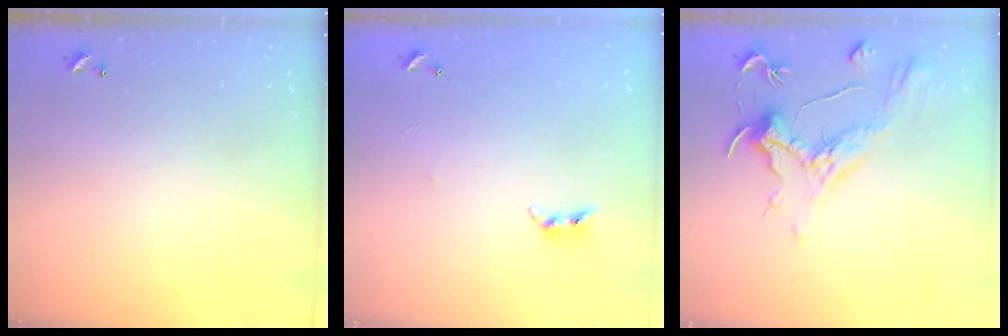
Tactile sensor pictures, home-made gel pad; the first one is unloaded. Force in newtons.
{"total": 6.5, "press": 6.5, "slide": 0.4}
{"total": 1.1, "press": 0.1, "slide": 1.1}